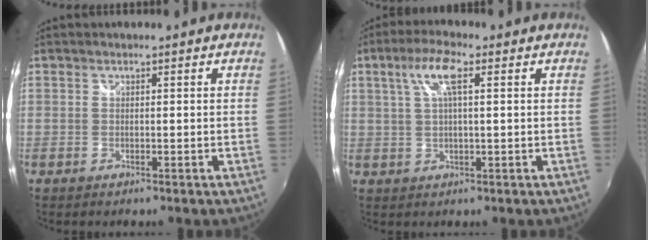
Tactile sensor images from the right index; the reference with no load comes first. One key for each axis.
{"total": 6.5, "fx": 2.3, "fy": 1.5, "fz": 5.9, "tx": -0.112, "ty": 0.010, "tz": 0.045}